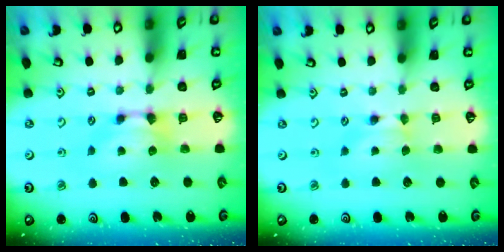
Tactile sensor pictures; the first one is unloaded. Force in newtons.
{"total": 0.0}